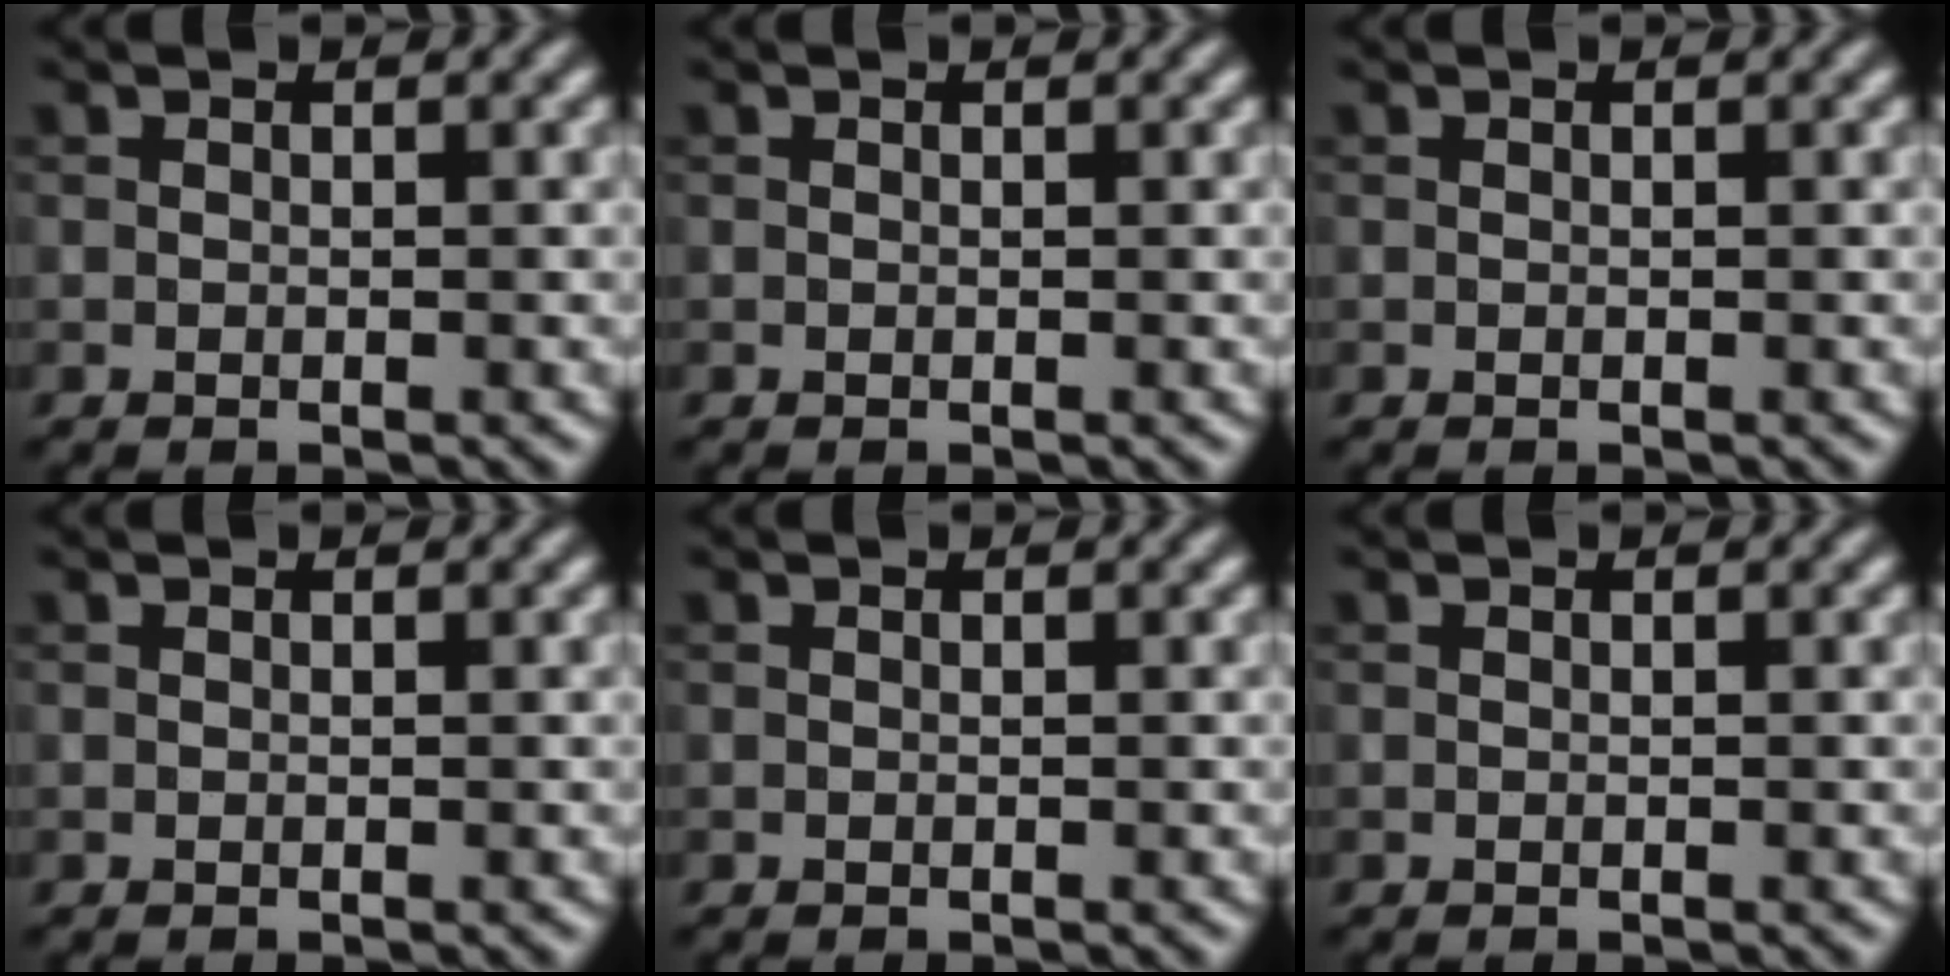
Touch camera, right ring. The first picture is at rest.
{"total": 0.0}
{"total": 0.0}
{"total": 0.0}
{"total": 0.0}
{"total": 0.0}